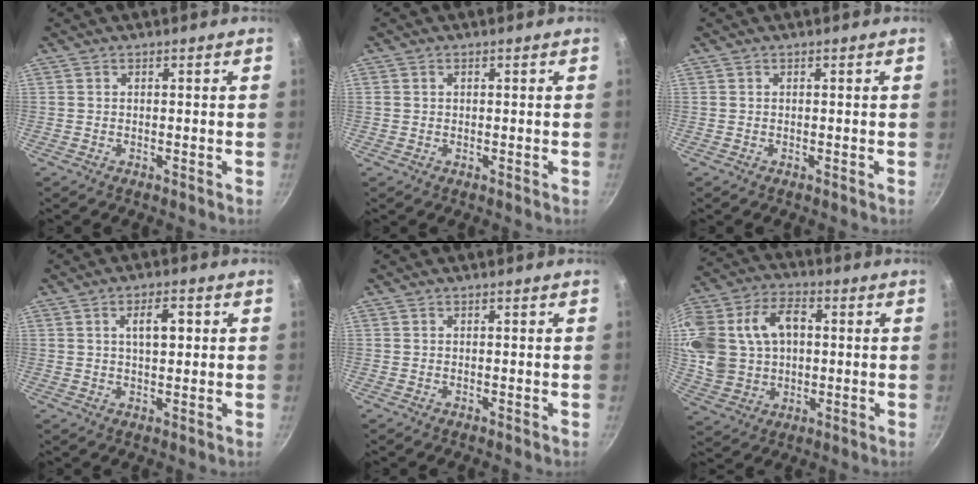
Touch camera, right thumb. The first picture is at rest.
{"total": 0.8, "force": [0.3, 0.6, 0.4], "torque": [-0.006, 0.004, 0.005]}
{"total": 0.0}
{"total": 5.2, "force": [1.3, 2.4, 4.5], "torque": [-0.056, 0.004, 0.020]}
{"total": 0.0}
{"total": 24.4, "force": [4.0, 18.2, 15.8], "torque": [-0.362, 0.041, 0.078]}